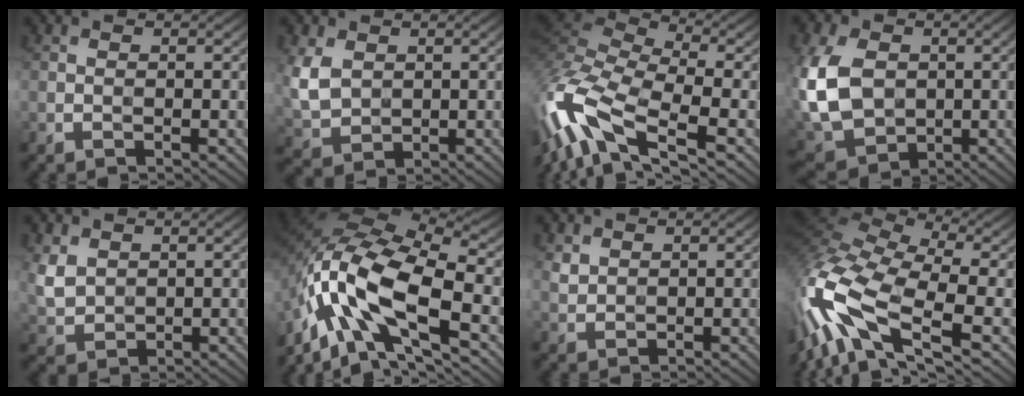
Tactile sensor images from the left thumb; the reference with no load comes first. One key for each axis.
{"total": 6.2, "fx": 1.5, "fy": 4.6, "fz": 3.8, "tx": -0.111, "ty": -0.005, "tz": 0.034}
{"total": 15.5, "fx": -6.5, "fy": 6.4, "fz": 12.5, "tx": -0.319, "ty": -0.001, "tz": -0.129}
{"total": 13.4, "fx": 0.2, "fy": 10.0, "fz": 8.9, "tx": -0.254, "ty": -0.014, "tz": 0.000}
{"total": 4.1, "fx": 1.6, "fy": 3.1, "fz": 2.2, "tx": -0.067, "ty": -0.004, "tz": 0.038}
{"total": 16.6, "fx": -6.4, "fy": 7.4, "fz": 13.4, "tx": -0.287, "ty": -0.012, "tz": -0.128}
{"total": 1.6, "fx": 1.1, "fy": 1.0, "fz": 0.6, "tx": -0.018, "ty": -0.002, "tz": 0.026}
{"total": 16.9, "fx": -3.9, "fy": 7.4, "fz": 14.7, "tx": -0.368, "ty": -0.010, "tz": -0.068}